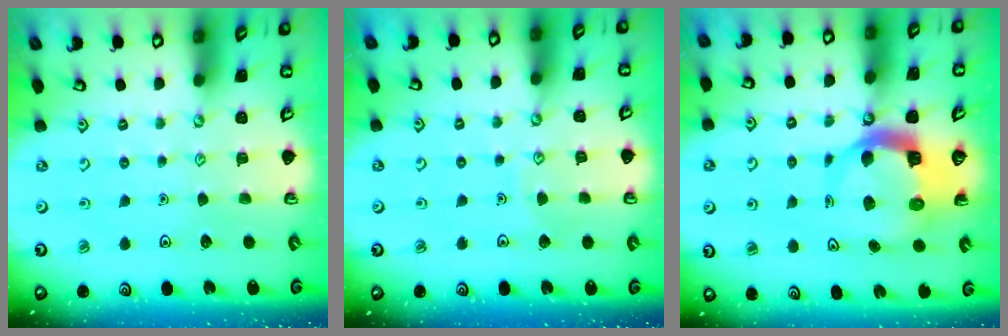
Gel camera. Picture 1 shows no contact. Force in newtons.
{"total": 3.4, "press": 3.3, "slide": 0.3}
{"total": 8.0, "press": 8.0, "slide": 1.1}